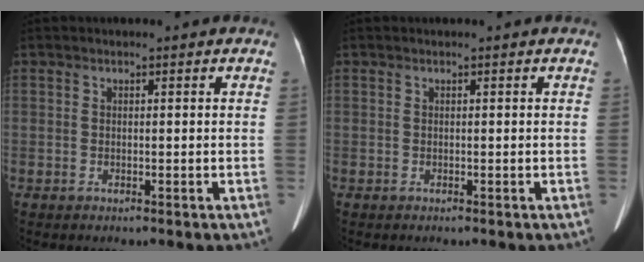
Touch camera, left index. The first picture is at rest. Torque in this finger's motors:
{"motor_torque": [-0.28, 0.01, 0.02, 0.02]}